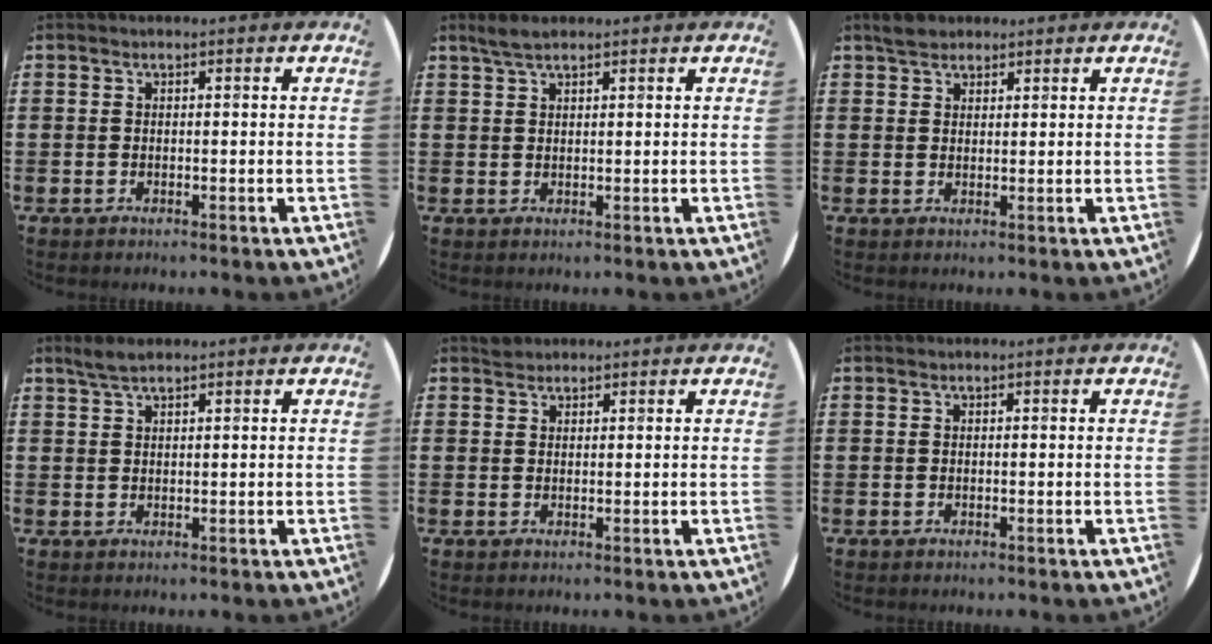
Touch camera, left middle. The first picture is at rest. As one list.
[{"total": 2.2, "force": [1.8, 0.5, 1.2], "torque": [-0.025, 0.005, 0.032]}, {"total": 2.4, "force": [2.2, 1.0, 0.3], "torque": [-0.002, 0.004, 0.041]}, {"total": 2.4, "force": [1.9, 0.5, 1.3], "torque": [-0.027, 0.006, 0.034]}, {"total": 1.2, "force": [1.1, 0.3, -0.2], "torque": [0.010, -0.001, 0.021]}, {"total": 0.0}]